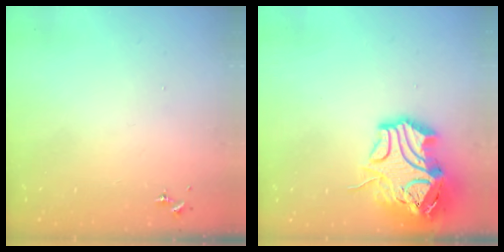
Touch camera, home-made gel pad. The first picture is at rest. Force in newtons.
{"total": 18.6, "press": 18.4, "slide": 2.7}